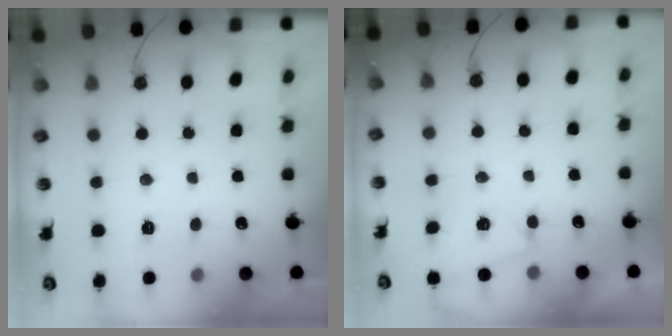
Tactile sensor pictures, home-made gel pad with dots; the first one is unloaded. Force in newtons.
{"total": 2.5, "press": 1.6, "slide": 1.9}